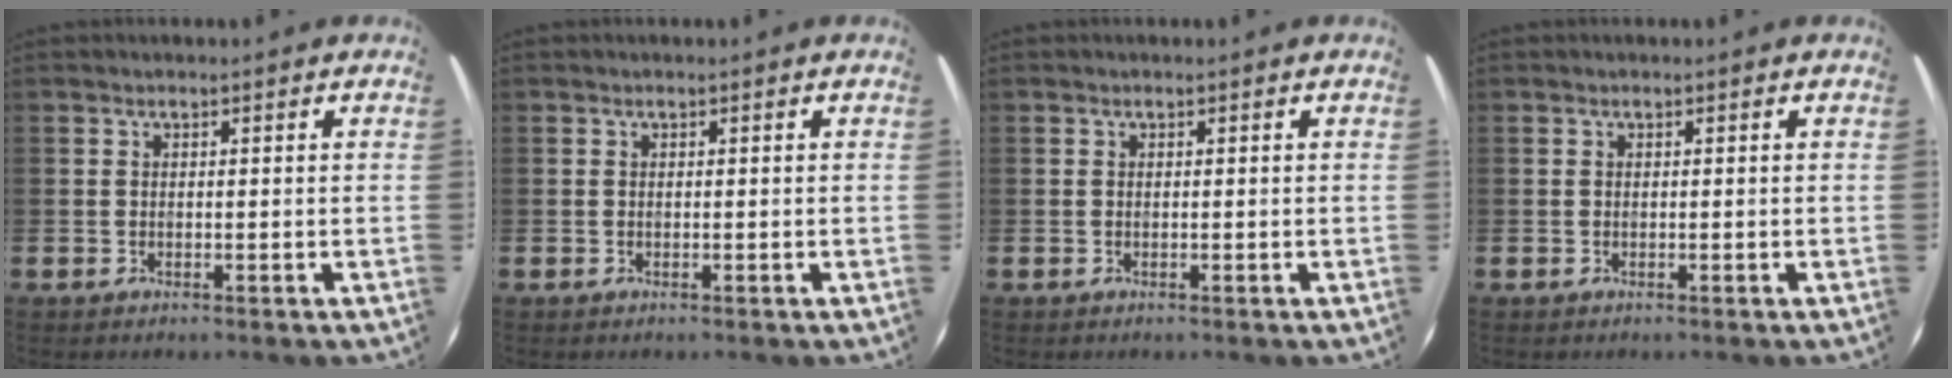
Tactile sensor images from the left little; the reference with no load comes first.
{"total": 0.0}
{"total": 0.0}
{"total": 0.0}